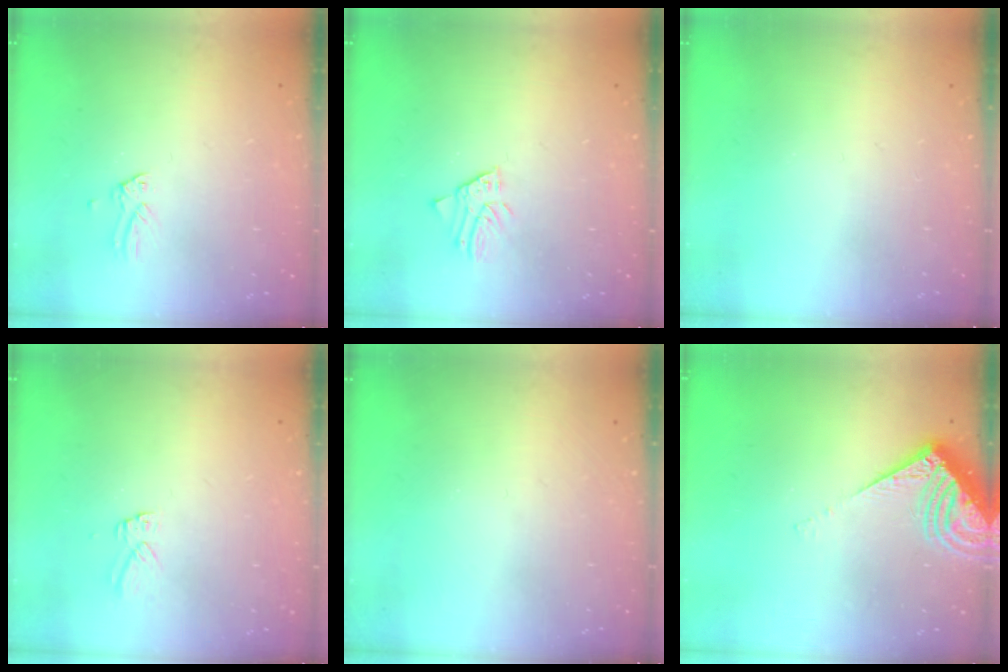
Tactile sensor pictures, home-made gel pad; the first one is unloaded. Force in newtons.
{"total": 2.3, "press": 2.3, "slide": 0.1}
{"total": 0.0}
{"total": 2.9, "press": 2.9, "slide": 0.2}
{"total": 0.0}
{"total": 9.4, "press": 9.4, "slide": 1.1}